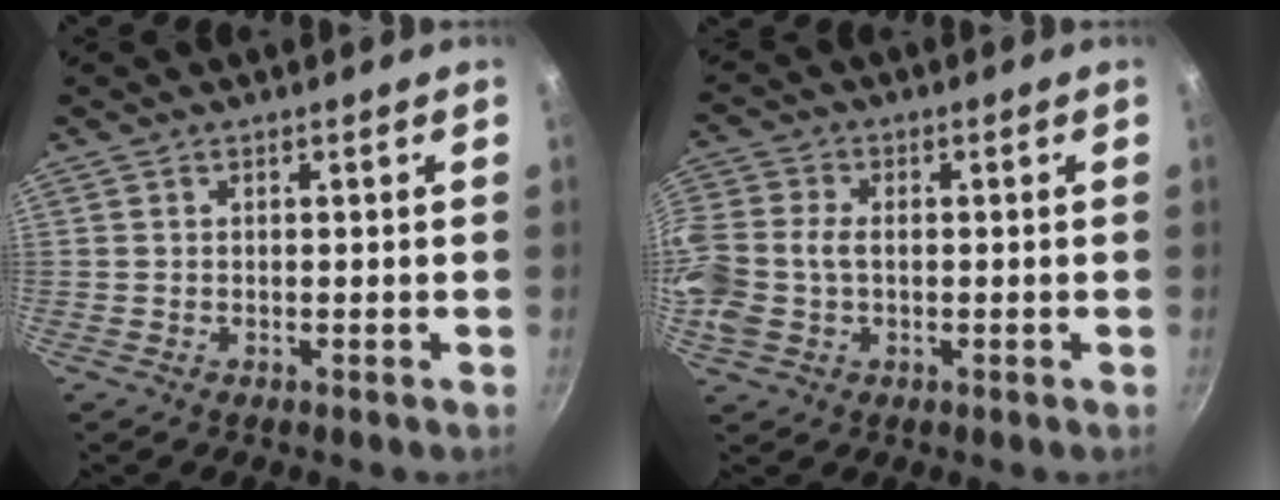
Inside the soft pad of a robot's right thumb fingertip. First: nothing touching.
{"total": 12.4, "force": [-0.5, 9.4, 8.0], "torque": [-0.198, 0.017, -0.018]}